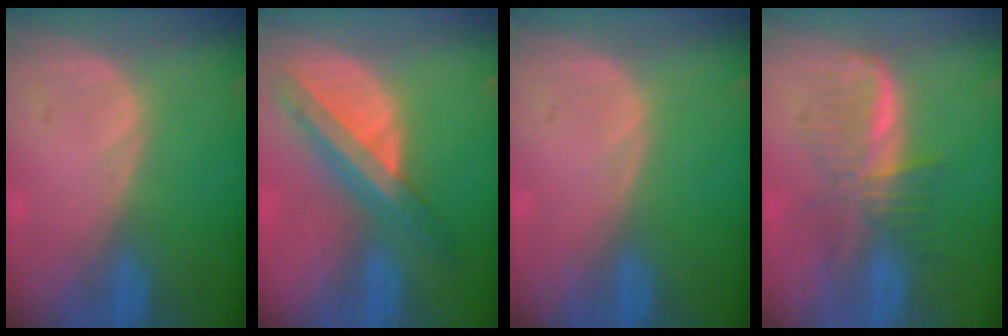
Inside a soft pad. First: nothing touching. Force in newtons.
{"total": 8.3, "press": 7.1, "slide": 4.4}
{"total": 0.0}
{"total": 6.1, "press": 6.1, "slide": 0.1}